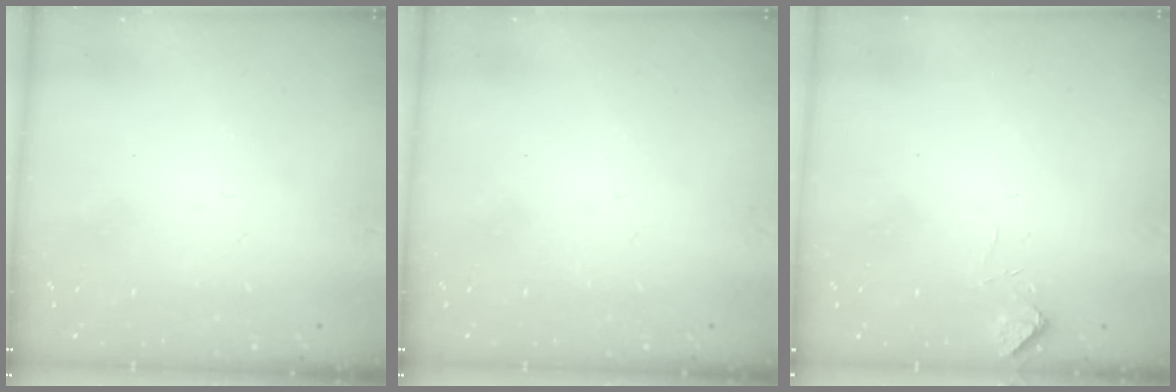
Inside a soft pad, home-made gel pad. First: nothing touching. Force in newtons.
{"total": 0.0}
{"total": 2.7, "press": 2.6, "slide": 0.6}